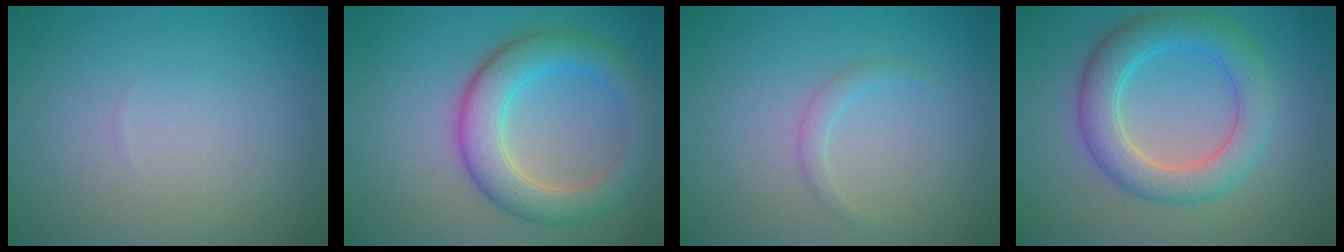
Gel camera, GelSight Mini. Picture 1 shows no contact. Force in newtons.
{"total": 5.5, "press": 5.5, "slide": 0.1}
{"total": 1.1, "press": 1.1, "slide": 0.1}
{"total": 5.3, "press": 5.3, "slide": 0.2}